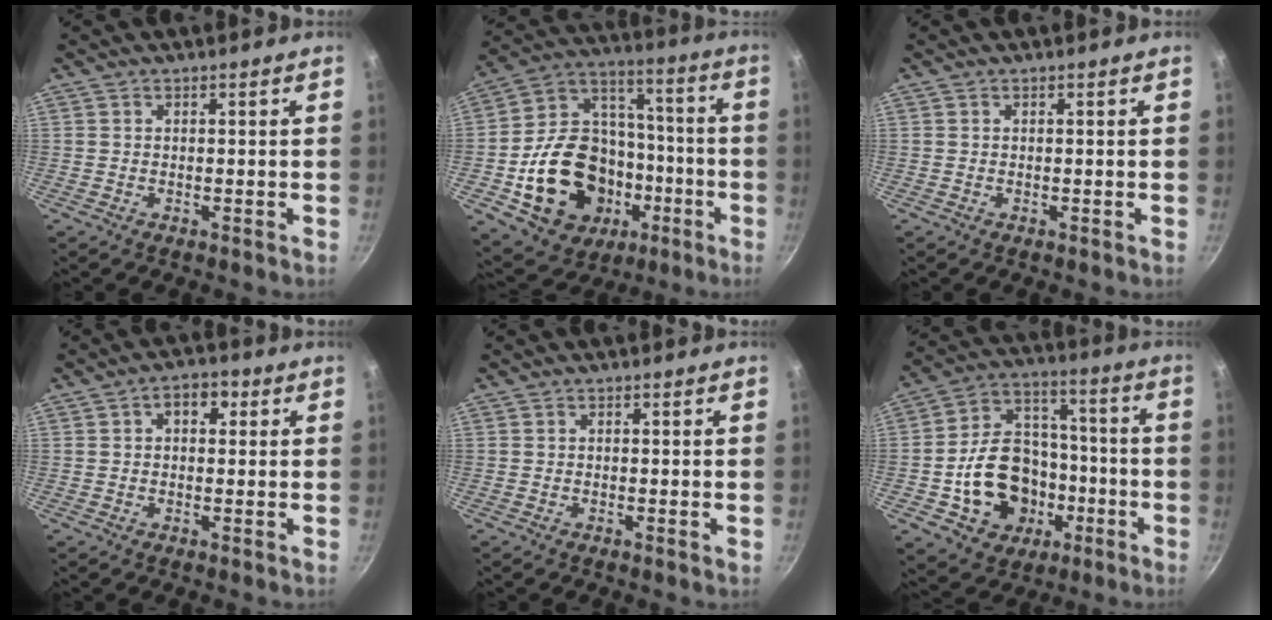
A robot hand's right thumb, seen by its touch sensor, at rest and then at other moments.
{"total": 25.8, "force": [-7.2, 19.6, 15.1], "torque": [-0.233, 0.065, -0.098]}
{"total": 0.0}
{"total": 4.5, "force": [1.2, 3.1, 3.1], "torque": [-0.020, 0.008, 0.010]}
{"total": 0.7, "force": [-0.2, 0.1, 0.6], "torque": [-0.011, 0.000, -0.007]}
{"total": 18.9, "force": [-4.6, 15.2, 10.2], "torque": [-0.140, 0.059, -0.063]}